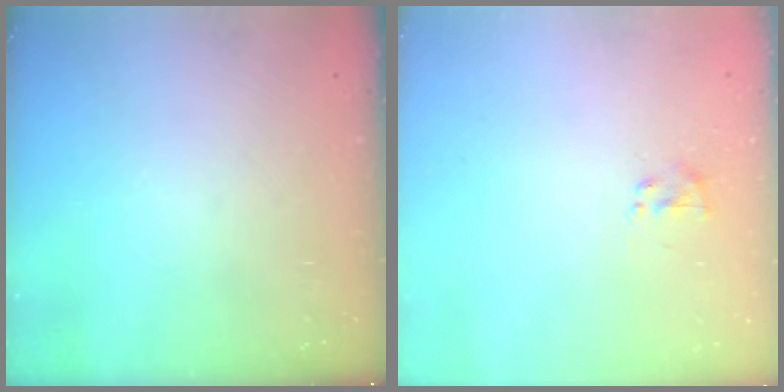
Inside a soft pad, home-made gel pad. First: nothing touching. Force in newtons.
{"total": 1.4, "press": 1.2, "slide": 0.6}